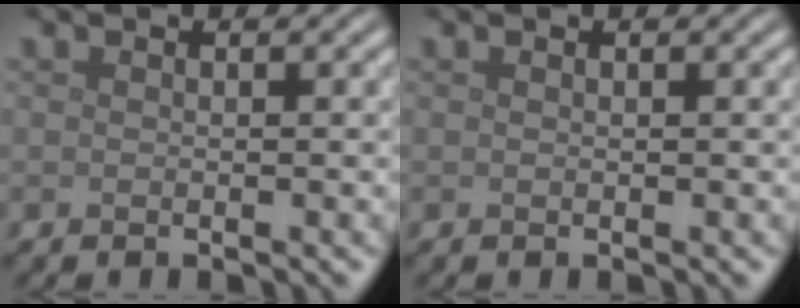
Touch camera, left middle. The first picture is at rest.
{"total": 0.0}